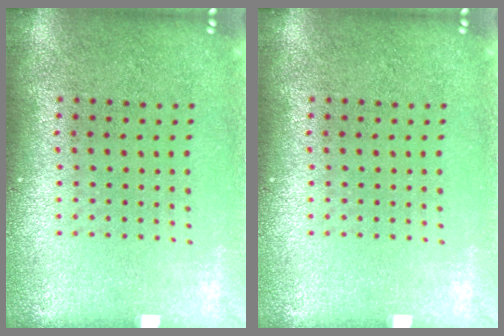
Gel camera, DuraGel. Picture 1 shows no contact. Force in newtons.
{"total": 0.0}